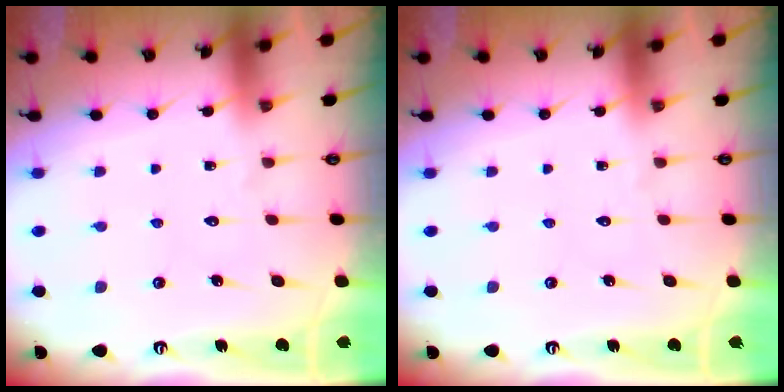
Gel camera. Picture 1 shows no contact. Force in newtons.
{"total": 0.0}